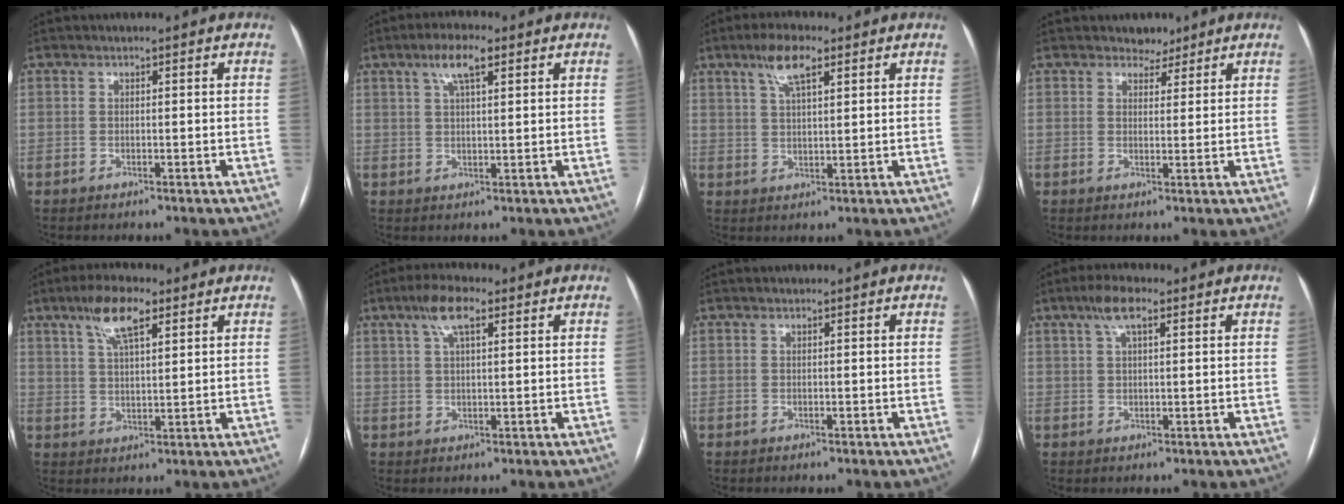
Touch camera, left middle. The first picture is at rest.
{"total": 5.2, "force": [2.8, 1.1, 4.2], "torque": [-0.084, 0.014, 0.050]}
{"total": 5.9, "force": [3.4, 1.4, 4.5], "torque": [-0.091, 0.012, 0.063]}
{"total": 2.7, "force": [2.2, 1.6, 0.3], "torque": [0.002, -0.001, 0.030]}
{"total": 7.6, "force": [4.4, 2.1, 5.8], "torque": [-0.115, 0.014, 0.081]}
{"total": 5.6, "force": [3.0, 1.4, 4.6], "torque": [-0.093, 0.018, 0.054]}
{"total": 0.0}
{"total": 4.5, "force": [2.5, 1.1, 3.6], "torque": [-0.074, 0.016, 0.047]}